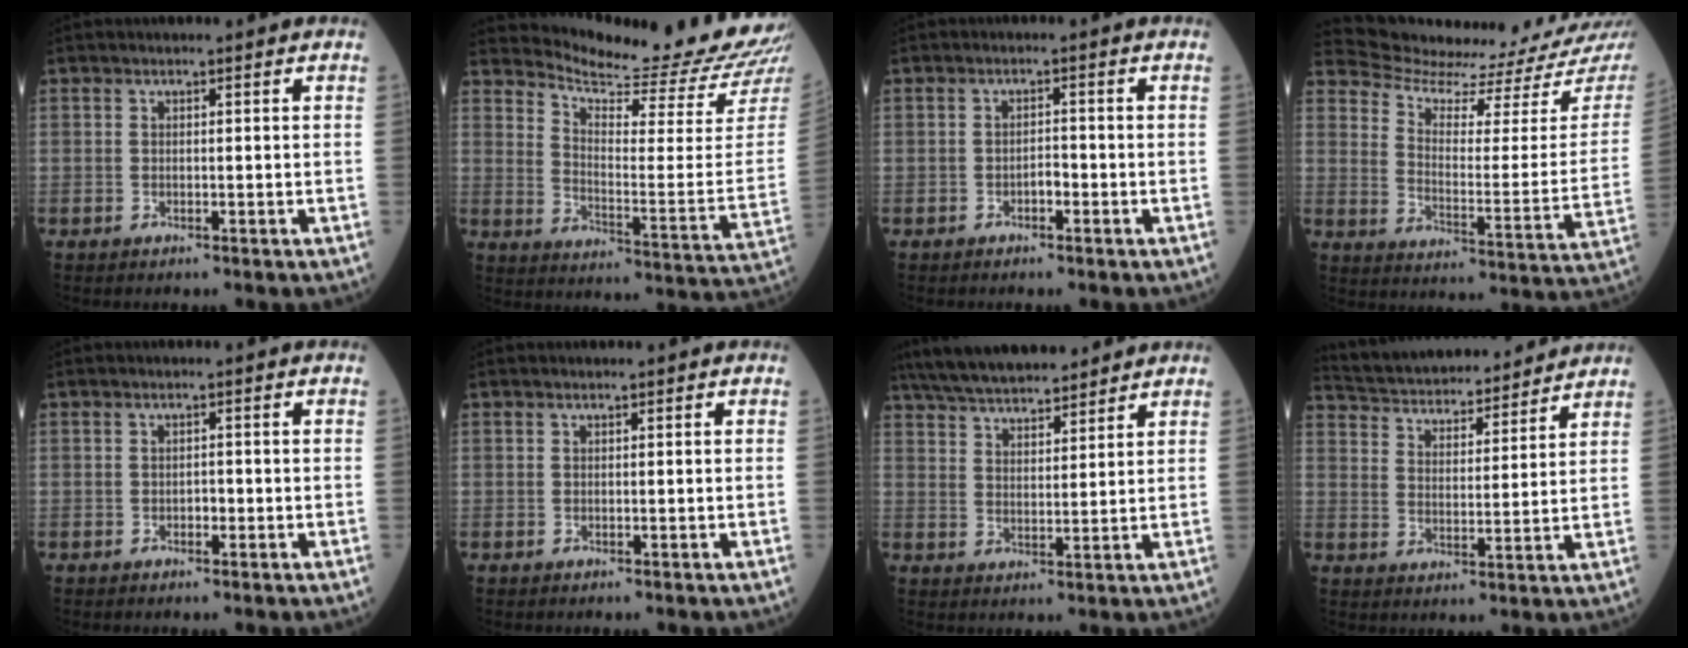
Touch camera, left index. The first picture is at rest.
{"total": 19.7, "force": [19.1, -1.0, 4.7], "torque": [-0.089, -0.121, 0.249]}
{"total": 1.4, "force": [-0.8, 0.5, 1.0], "torque": [-0.014, 0.003, -0.015]}
{"total": 17.0, "force": [16.3, 0.3, 4.5], "torque": [-0.080, -0.096, 0.218]}
{"total": 0.8, "force": [-0.3, 0.5, 0.6], "torque": [-0.008, 0.002, -0.007]}
{"total": 0.0}
{"total": 14.6, "force": [12.9, 2.9, 6.0], "torque": [-0.108, 0.034, 0.212]}
{"total": 19.0, "force": [17.8, 3.5, 5.9], "torque": [-0.106, 0.027, 0.266]}